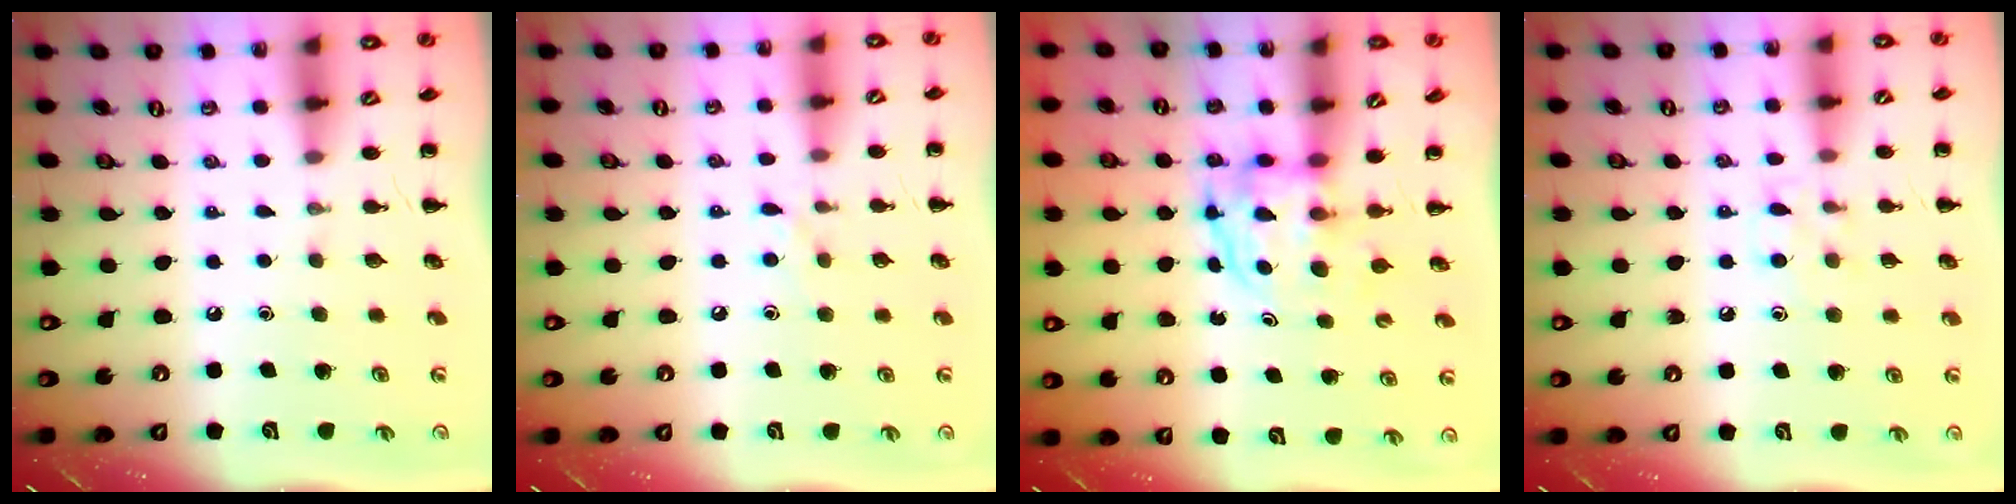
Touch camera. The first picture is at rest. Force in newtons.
{"total": 5.8, "press": 5.5, "slide": 2.0}
{"total": 3.7, "press": 3.7, "slide": 0.3}
{"total": 6.5, "press": 6.2, "slide": 1.9}